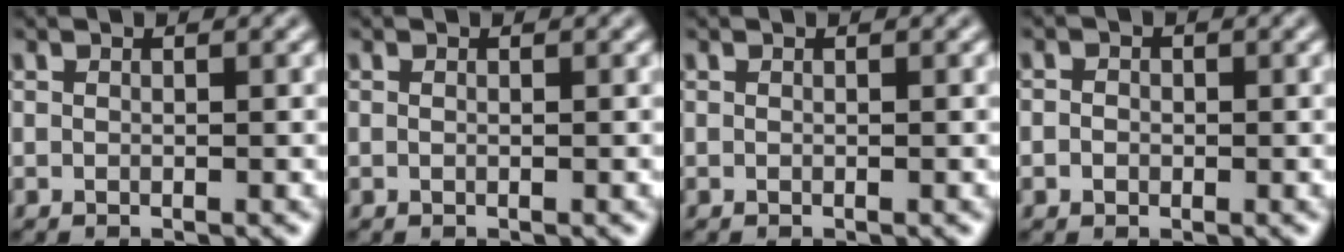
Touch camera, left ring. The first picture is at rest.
{"total": 0.0}
{"total": 0.0}
{"total": 1.3, "force": [-0.1, 1.1, 0.6], "torque": [-0.004, -0.001, -0.008]}